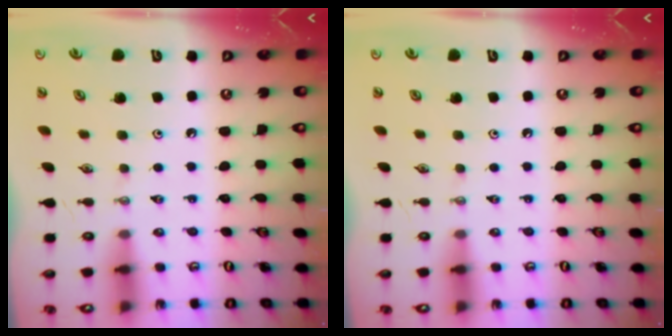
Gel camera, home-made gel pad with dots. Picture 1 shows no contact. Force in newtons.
{"total": 0.0}